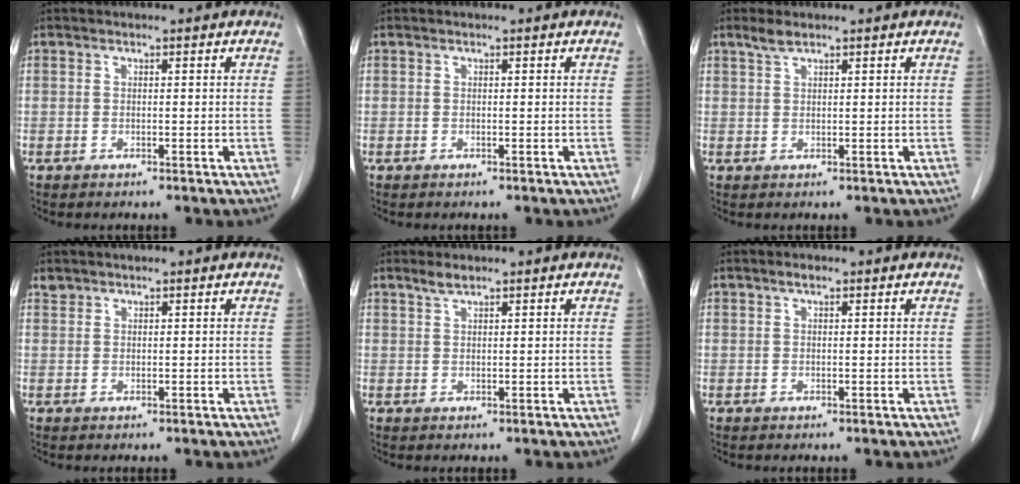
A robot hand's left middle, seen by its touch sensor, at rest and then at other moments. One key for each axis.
{"total": 0.0}
{"total": 1.7, "fx": 1.4, "fy": 0.3, "fz": 0.9, "tx": -0.024, "ty": 0.004, "tz": 0.031}
{"total": 0.8, "fx": 0.8, "fy": 0.2, "fz": 0.0, "tx": -0.008, "ty": 0.006, "tz": 0.017}
{"total": 1.5, "fx": 1.3, "fy": 0.2, "fz": 0.8, "tx": -0.020, "ty": 0.002, "tz": 0.029}
{"total": 1.0, "fx": 0.7, "fy": 0.3, "fz": 0.7, "tx": -0.015, "ty": 0.003, "tz": 0.012}